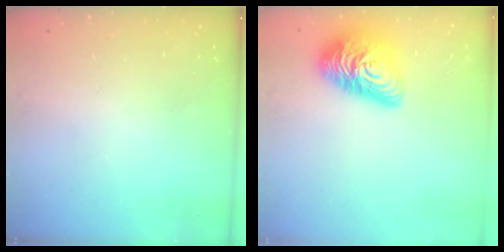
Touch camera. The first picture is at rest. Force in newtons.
{"total": 16.8, "press": 16.8, "slide": 1.0}